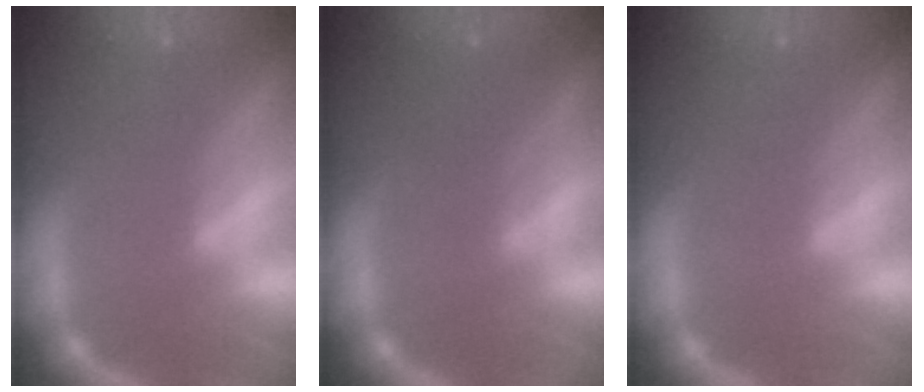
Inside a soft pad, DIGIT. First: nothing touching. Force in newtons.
{"total": 2.5}
{"total": 0.0}